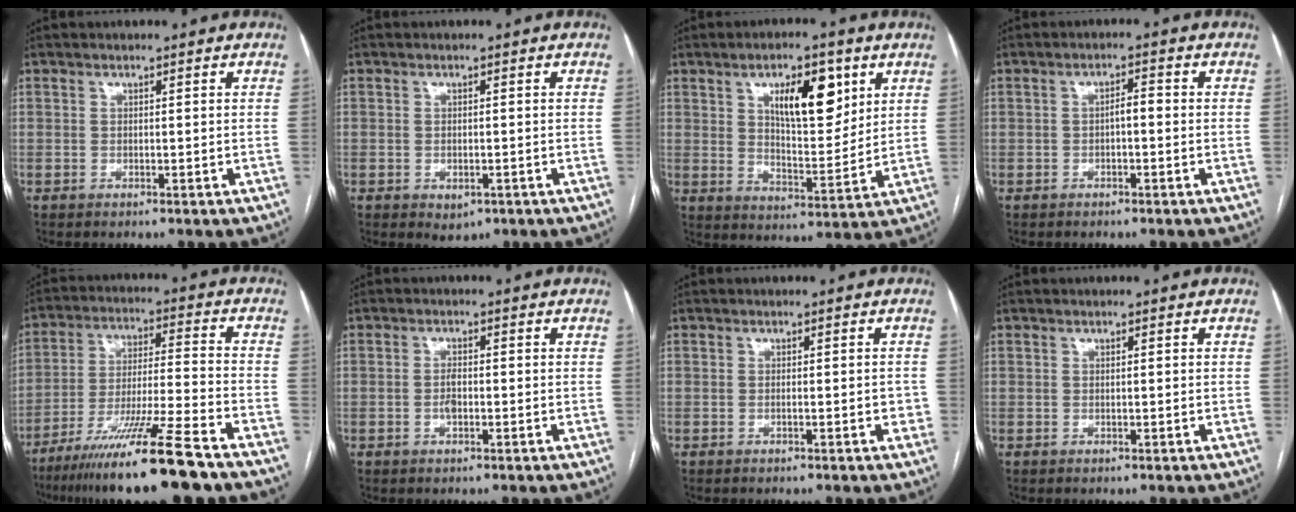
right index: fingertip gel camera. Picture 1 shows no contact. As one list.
[{"total": 2.4, "force": [-1.1, 1.6, 1.5], "torque": [-0.017, -0.001, -0.003]}, {"total": 11.2, "force": [5.0, 4.1, 9.2], "torque": [-0.148, 0.003, 0.087]}, {"total": 2.1, "force": [-0.4, 0.7, 2.0], "torque": [-0.030, 0.007, -0.007]}, {"total": 17.6, "force": [-12.6, -0.4, 12.2], "torque": [-0.214, -0.037, -0.216]}, {"total": 1.9, "force": [-0.5, 0.8, 1.7], "torque": [-0.034, 0.002, -0.008]}, {"total": 1.5, "force": [-0.4, 0.5, 1.4], "torque": [-0.014, 0.002, -0.004]}, {"total": 0.0}]